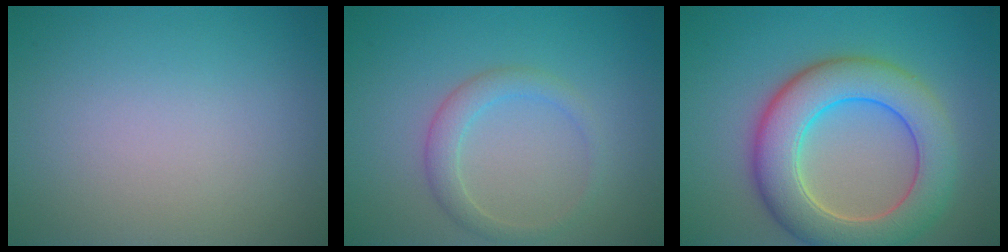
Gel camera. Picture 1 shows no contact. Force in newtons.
{"total": 2.2, "press": 2.2, "slide": 0.1}
{"total": 8.4, "press": 8.3, "slide": 0.5}